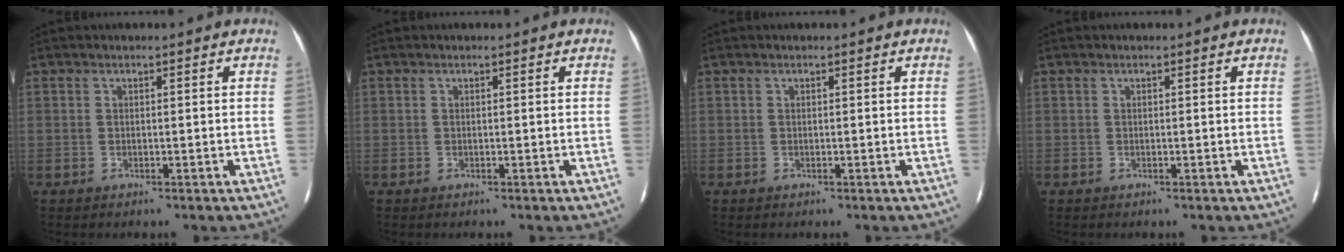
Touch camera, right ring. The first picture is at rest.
{"total": 0.0}
{"total": 0.0}
{"total": 0.0}